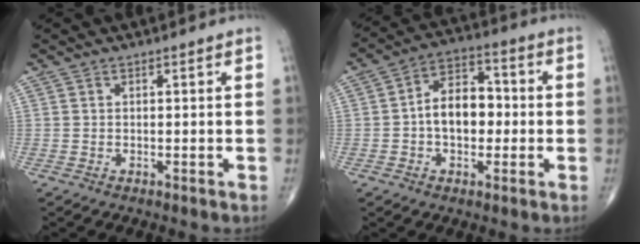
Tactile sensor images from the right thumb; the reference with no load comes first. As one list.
[{"total": 10.2, "force": [-0.8, 6.7, 7.7], "torque": [-0.098, 0.031, -0.025]}]